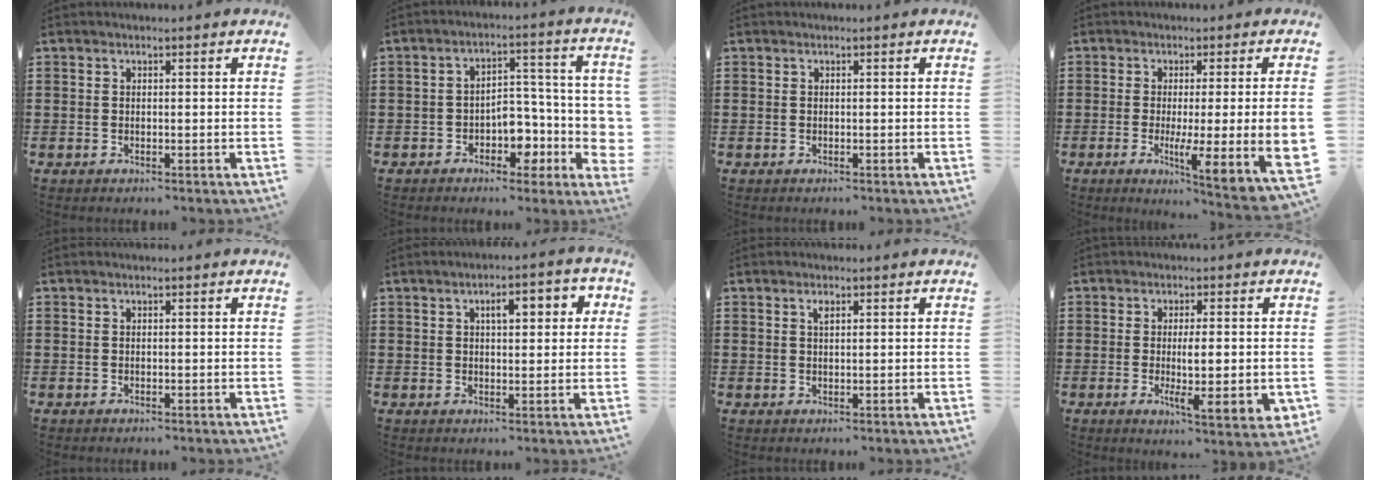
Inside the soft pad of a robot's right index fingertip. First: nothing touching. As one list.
[{"total": 6.2, "force": [-2.3, 4.2, 3.9], "torque": [-0.055, 0.007, -0.044]}, {"total": 0.0}, {"total": 8.2, "force": [-0.7, 0.8, 8.1], "torque": [-0.132, -0.030, -0.012]}, {"total": 0.0}, {"total": 4.3, "force": [1.3, 1.8, 3.7], "torque": [-0.053, 0.002, 0.012]}, {"total": 1.2, "force": [0.6, 0.4, 1.0], "torque": [-0.022, 0.005, 0.009]}, {"total": 6.0, "force": [-0.4, 1.1, 5.9], "torque": [-0.094, -0.016, -0.012]}]